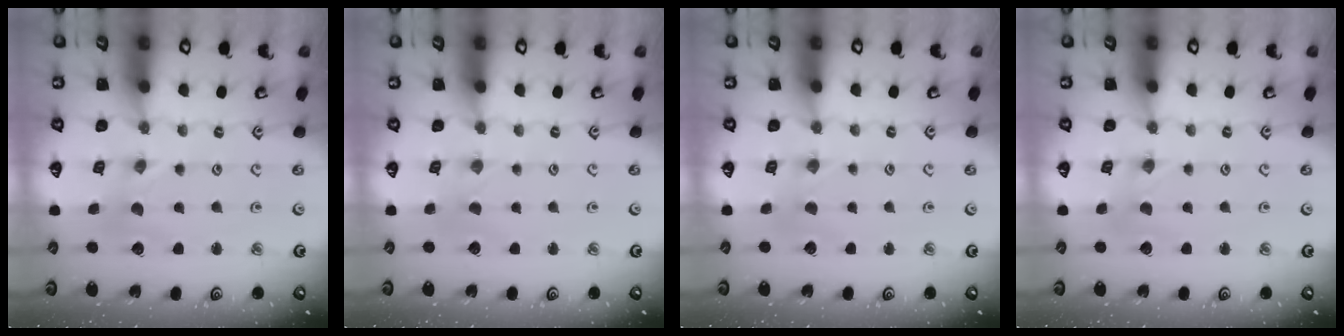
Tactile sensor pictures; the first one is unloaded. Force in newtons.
{"total": 0.0}
{"total": 1.7, "press": 1.6, "slide": 0.4}
{"total": 0.0}